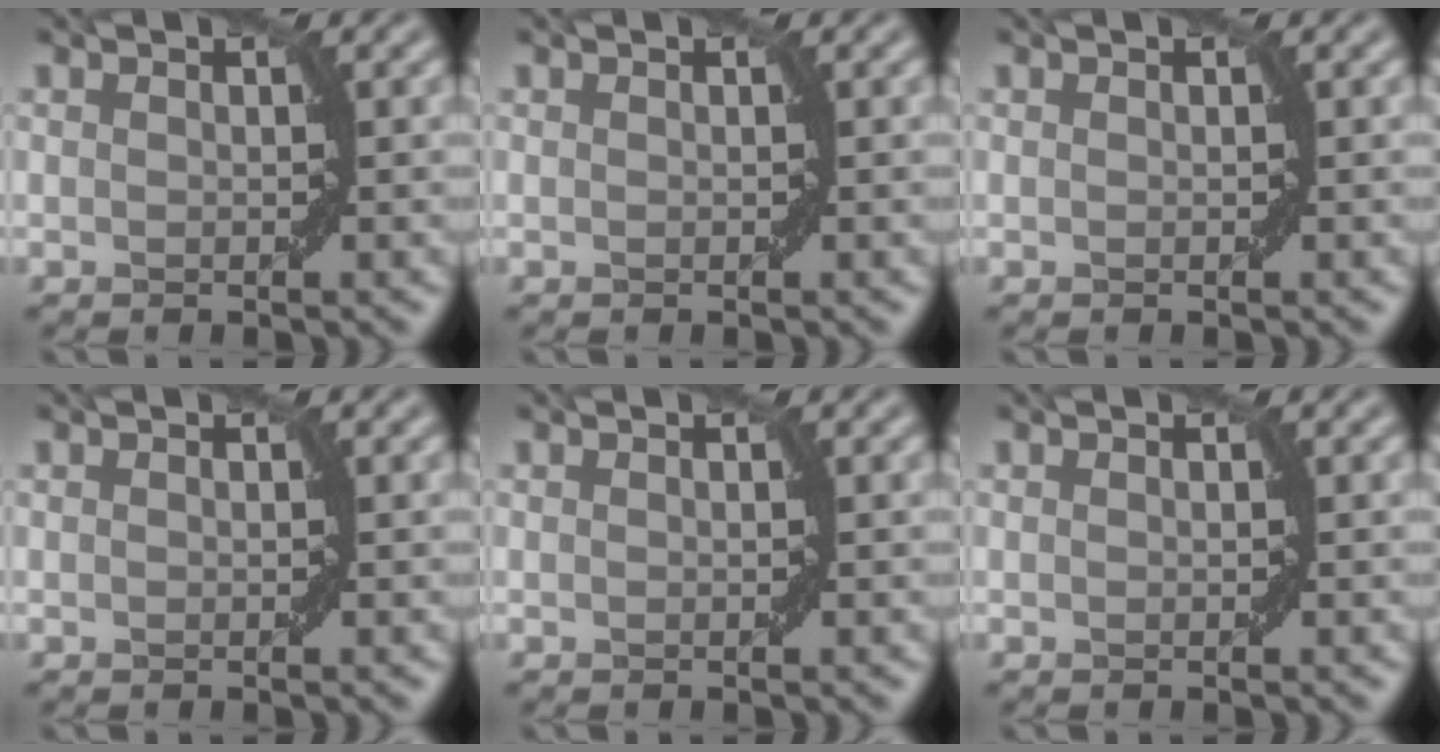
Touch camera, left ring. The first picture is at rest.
{"total": 0.0}
{"total": 0.0}
{"total": 0.0}
{"total": 0.0}
{"total": 0.0}